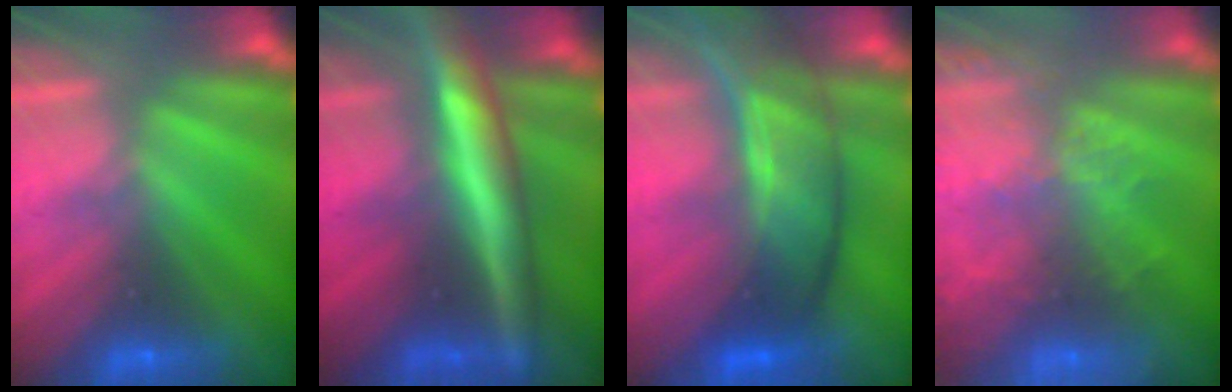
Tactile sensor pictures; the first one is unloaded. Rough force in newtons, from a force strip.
{"total": 9.7}
{"total": 7.7}
{"total": 8.7}